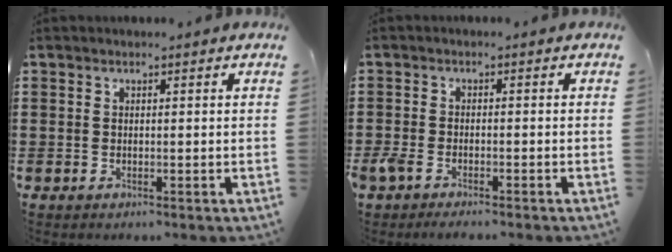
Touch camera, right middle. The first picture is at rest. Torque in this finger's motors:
{"motor_torque": [0.39, -0.15, 0.30, 0.04]}